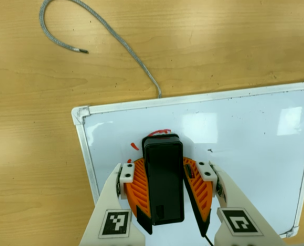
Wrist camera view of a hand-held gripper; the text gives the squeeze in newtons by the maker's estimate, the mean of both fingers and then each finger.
{"total": 17.3, "left": 20.5, "right": 14.1}